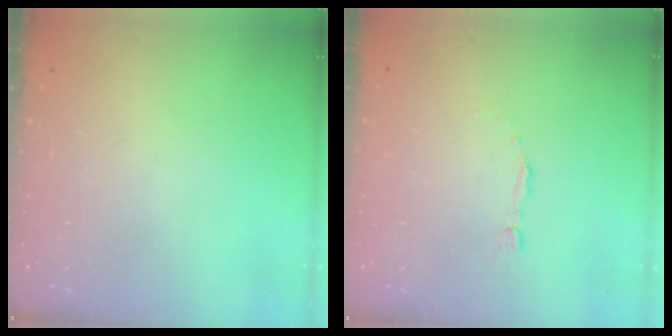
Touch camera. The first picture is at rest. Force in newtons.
{"total": 1.7, "press": 1.7, "slide": 0.2}